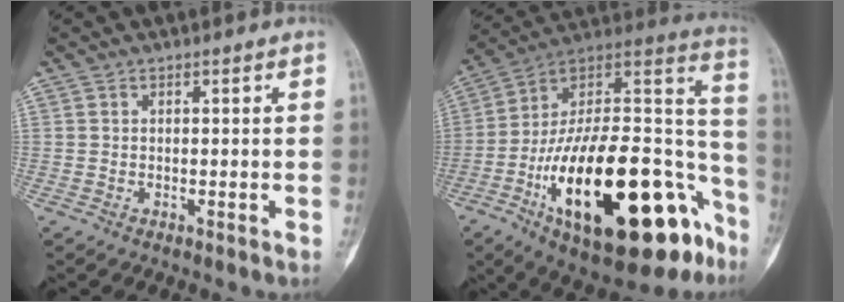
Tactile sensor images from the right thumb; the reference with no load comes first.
{"total": 36.2, "force": [-15.0, 14.8, 29.4], "torque": [-0.394, 0.068, -0.229]}